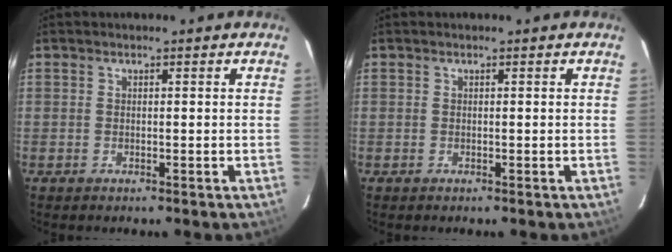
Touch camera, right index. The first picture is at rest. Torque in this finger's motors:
{"motor_torque": [0.00, 0.00, 0.10, 0.01]}